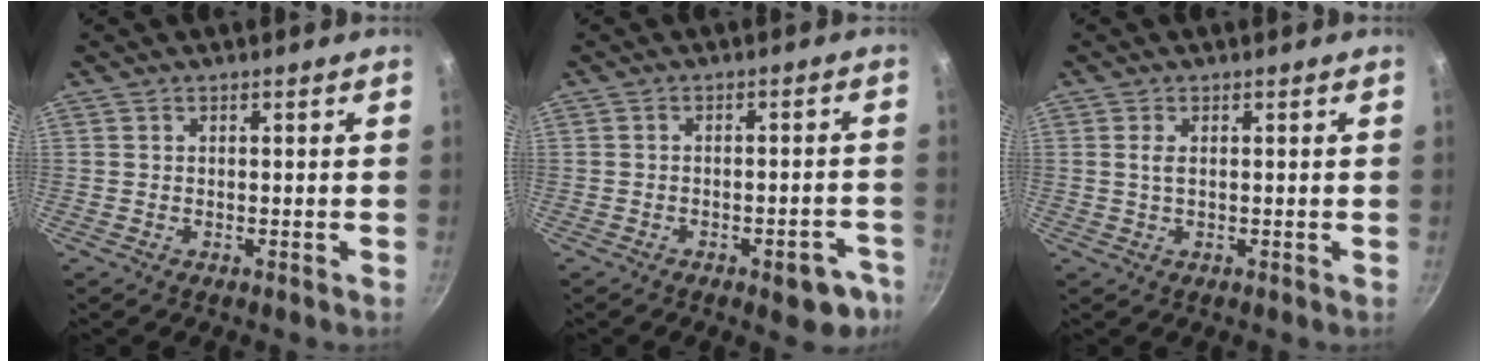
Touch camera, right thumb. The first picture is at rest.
{"total": 7.5, "force": [-4.1, 3.4, 5.2], "torque": [-0.028, 0.034, -0.040]}
{"total": 1.6, "force": [0.3, 0.7, 1.4], "torque": [-0.029, 0.000, 0.006]}